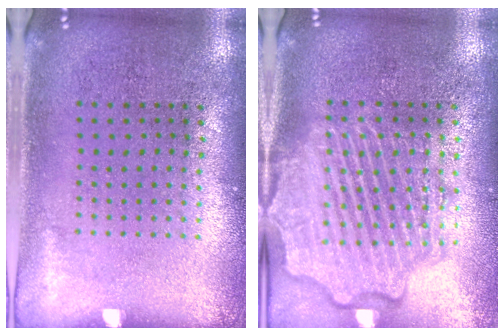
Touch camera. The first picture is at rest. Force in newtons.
{"total": 4.4, "press": 4.3, "slide": 0.5}